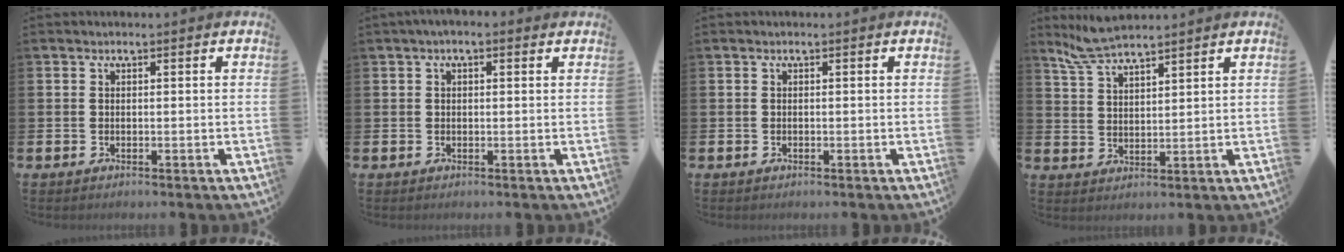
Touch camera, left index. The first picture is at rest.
{"total": 1.1, "force": [0.5, 0.6, 0.8], "torque": [-0.015, 0.008, 0.006]}
{"total": 0.0}
{"total": 5.6, "force": [5.2, 0.7, 2.0], "torque": [-0.060, -0.012, 0.098]}